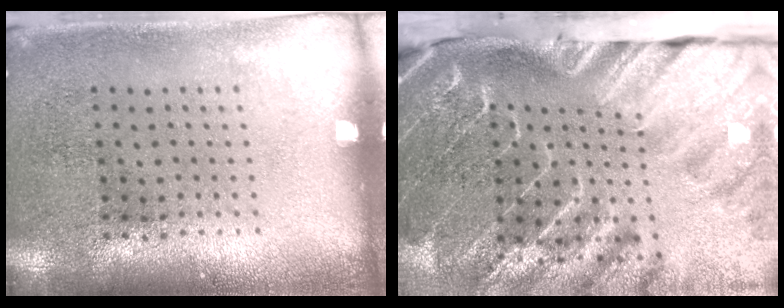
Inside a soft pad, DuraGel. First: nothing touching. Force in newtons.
{"total": 4.7, "press": 3.5, "slide": 3.2}